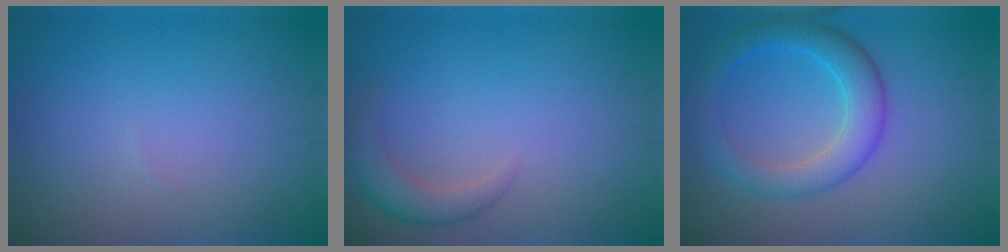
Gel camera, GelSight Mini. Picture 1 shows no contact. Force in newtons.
{"total": 2.6, "press": 2.6, "slide": 0.3}
{"total": 4.6, "press": 4.6, "slide": 0.3}